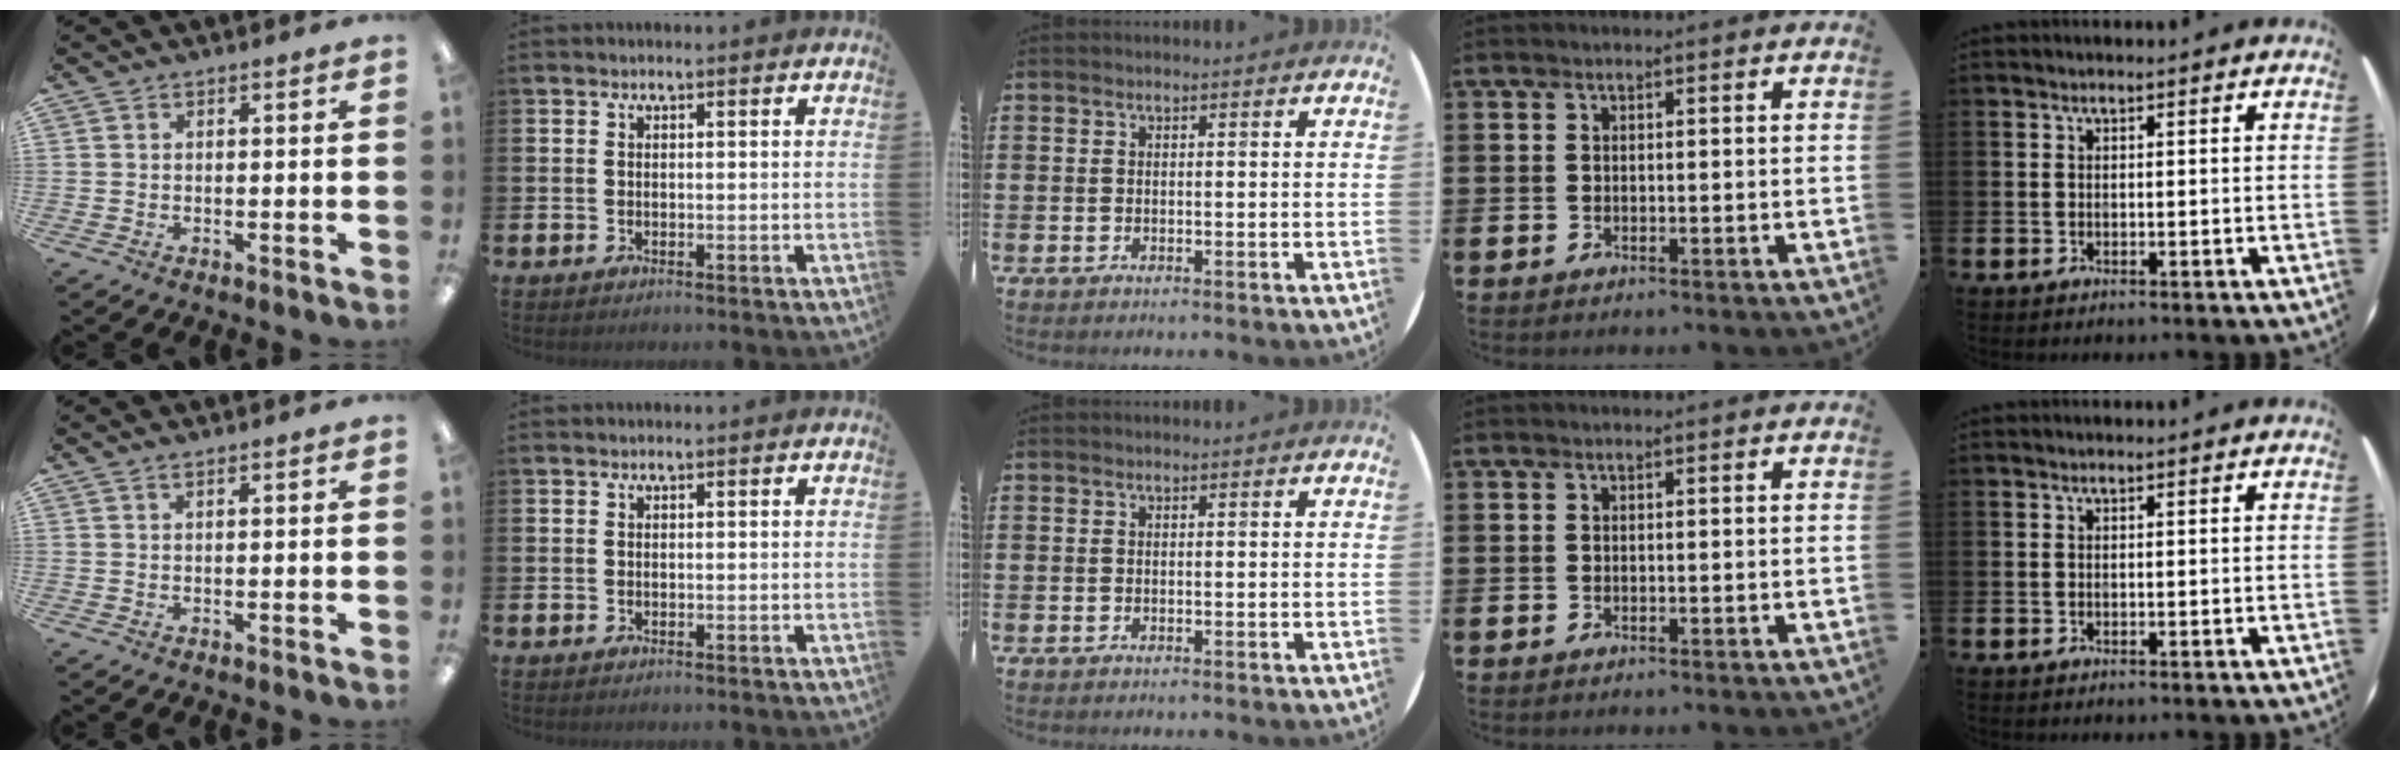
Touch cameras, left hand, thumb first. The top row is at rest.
{"thumb": {"total": 0.5, "force": [0.3, 0.1, 0.5], "torque": [-0.010, 0.000, 0.004]}}